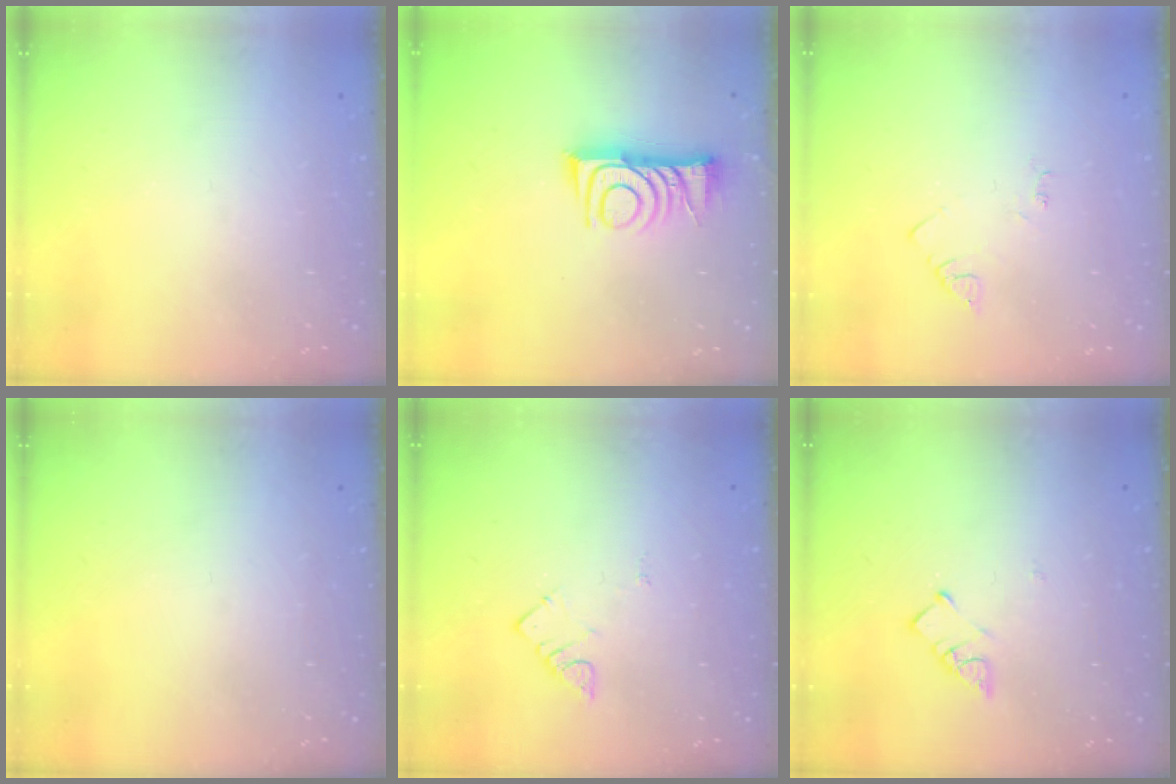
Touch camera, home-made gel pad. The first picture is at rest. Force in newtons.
{"total": 10.3, "press": 10.3, "slide": 0.6}
{"total": 2.7, "press": 2.7, "slide": 0.4}
{"total": 0.0}
{"total": 3.5, "press": 3.5, "slide": 0.4}
{"total": 3.7, "press": 3.7, "slide": 0.2}